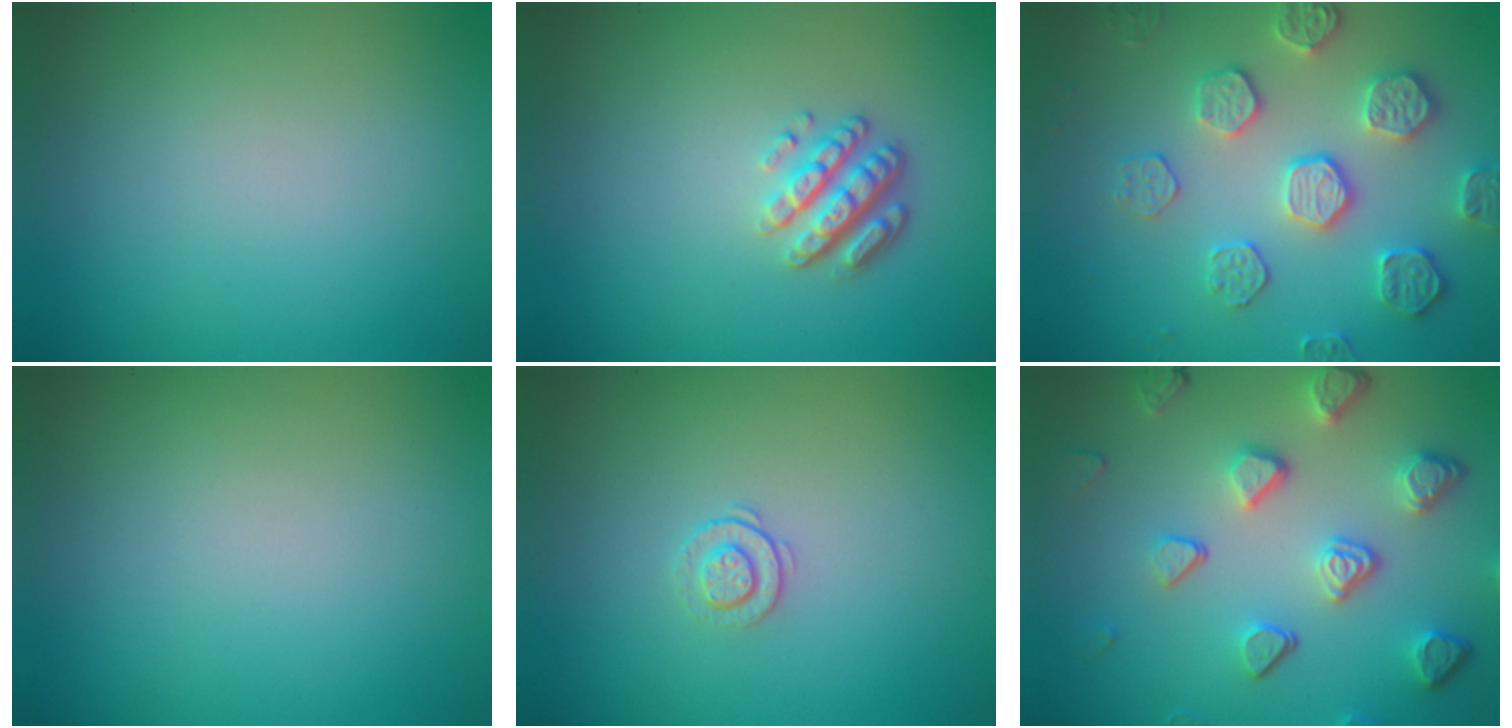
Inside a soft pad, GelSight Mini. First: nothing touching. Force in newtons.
{"total": 3.3, "press": 2.6, "slide": 2.1}
{"total": 4.5, "press": 4.4, "slide": 0.8}
{"total": 0.0}
{"total": 1.2, "press": 0.9, "slide": 0.8}
{"total": 5.2, "press": 4.0, "slide": 3.3}